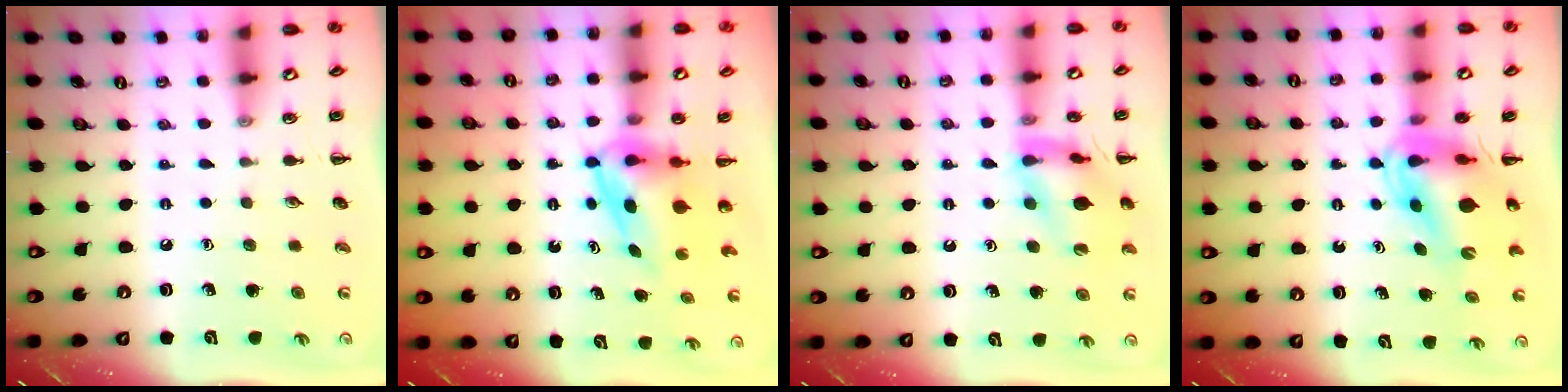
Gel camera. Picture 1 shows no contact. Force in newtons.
{"total": 5.6, "press": 5.5, "slide": 0.9}
{"total": 16.0, "press": 15.9, "slide": 1.6}
{"total": 11.6, "press": 11.1, "slide": 3.5}